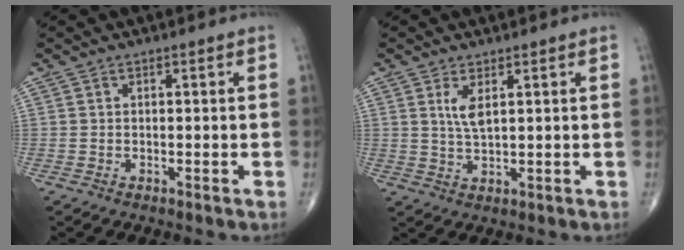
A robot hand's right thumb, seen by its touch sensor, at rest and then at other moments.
{"total": 3.5, "force": [1.4, 1.1, 3.1], "torque": [-0.065, -0.014, 0.033]}